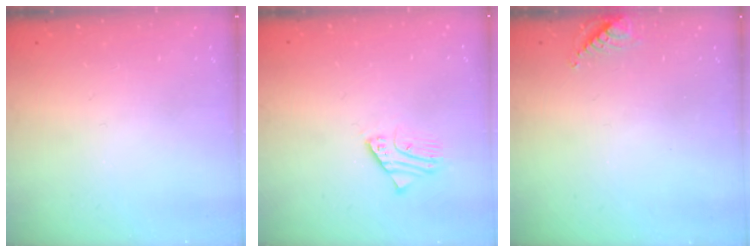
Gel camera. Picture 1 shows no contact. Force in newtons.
{"total": 2.2, "press": 2.2, "slide": 0.2}
{"total": 5.7, "press": 5.7, "slide": 0.7}